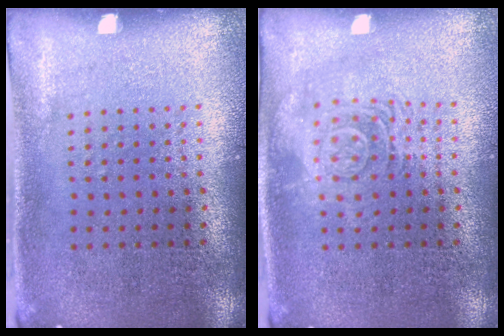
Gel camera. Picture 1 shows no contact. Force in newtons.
{"total": 2.8, "press": 2.8, "slide": 0.4}